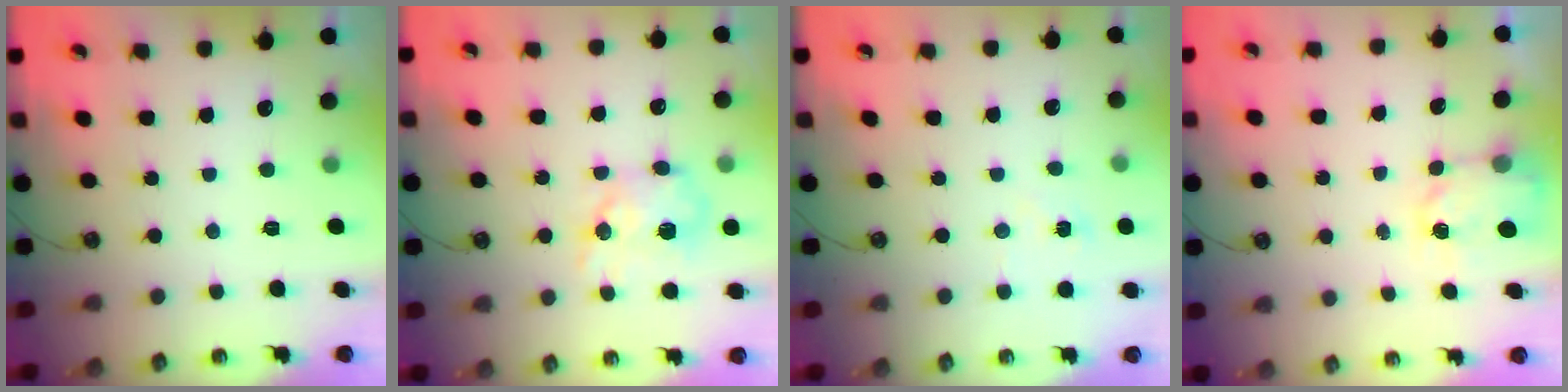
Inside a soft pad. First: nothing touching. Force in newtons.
{"total": 11.5, "press": 11.5, "slide": 0.1}
{"total": 4.2, "press": 4.2, "slide": 0.5}
{"total": 3.7, "press": 3.6, "slide": 0.5}